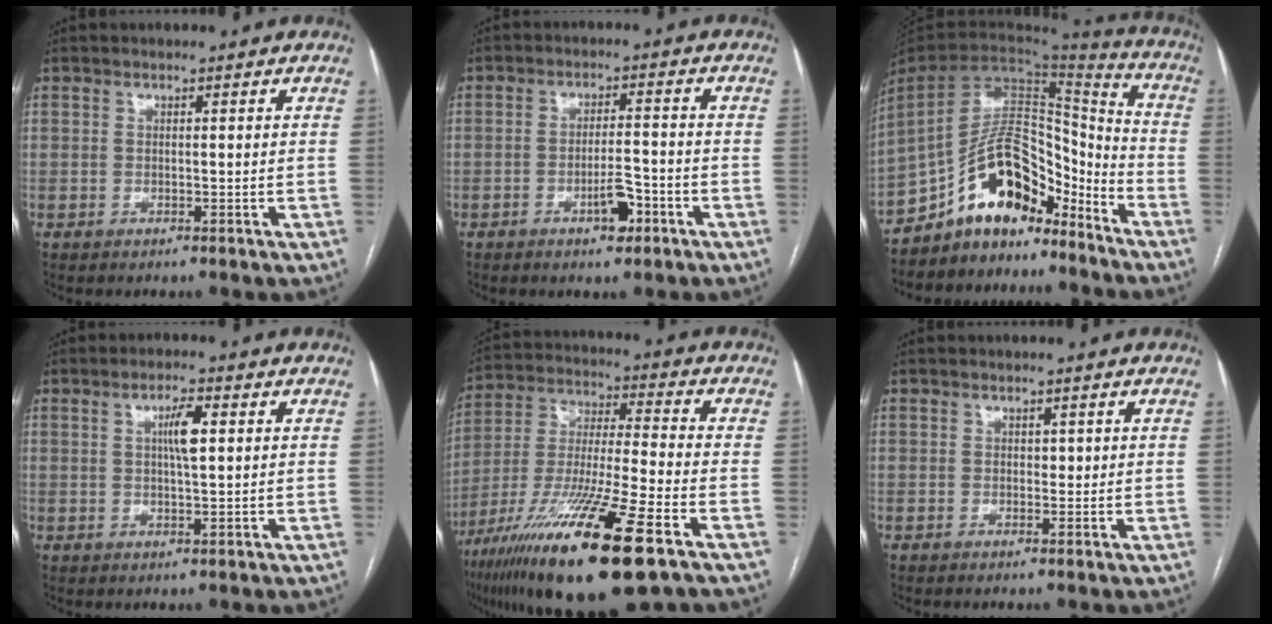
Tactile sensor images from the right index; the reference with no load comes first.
{"total": 4.5, "force": [-2.4, 1.3, 3.5], "torque": [-0.062, 0.003, -0.035]}
{"total": 14.6, "force": [-11.3, 5.4, 7.5], "torque": [-0.125, 0.043, -0.197]}
{"total": 4.1, "force": [1.0, 0.6, 3.9], "torque": [-0.070, 0.004, 0.018]}
{"total": 22.5, "force": [-12.5, 1.4, 18.6], "torque": [-0.349, -0.055, -0.223]}
{"total": 0.9, "force": [0.2, 0.7, 0.5], "torque": [-0.002, 0.002, 0.002]}